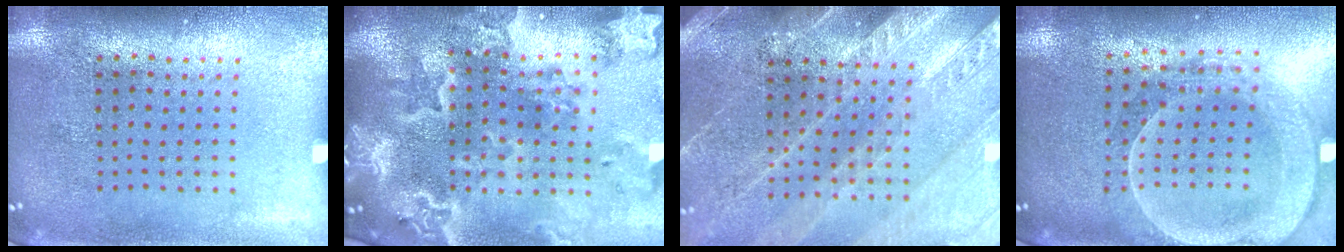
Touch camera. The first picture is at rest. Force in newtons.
{"total": 4.7, "press": 3.8, "slide": 2.8}
{"total": 3.0, "press": 2.8, "slide": 1.3}
{"total": 2.2, "press": 2.0, "slide": 0.9}